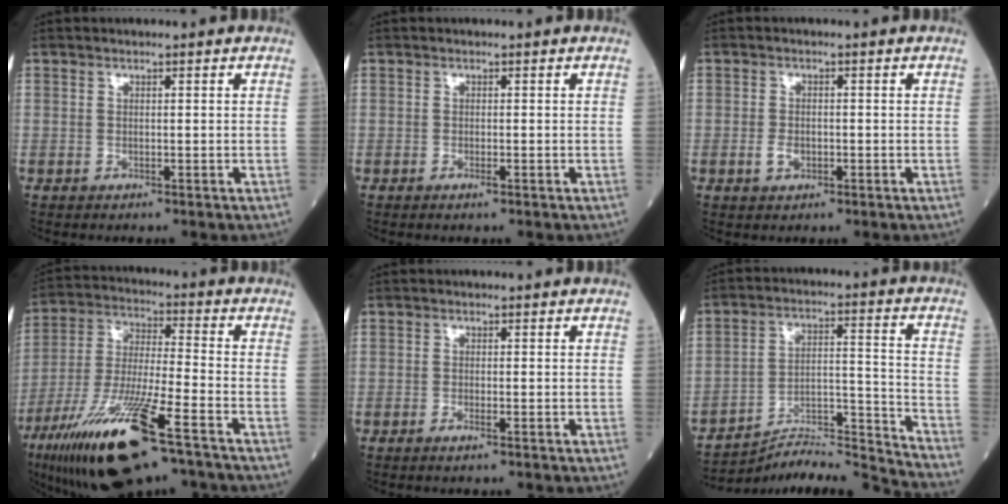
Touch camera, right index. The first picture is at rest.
{"total": 0.7, "force": [-0.4, -0.1, 0.6], "torque": [-0.014, -0.002, -0.007]}
{"total": 2.3, "force": [-0.7, 1.5, 1.6], "torque": [-0.030, 0.003, -0.010]}
{"total": 19.3, "force": [-11.6, 2.4, 15.3], "torque": [-0.310, -0.050, -0.208]}
{"total": 1.0, "force": [-0.6, -0.2, 0.8], "torque": [-0.018, -0.003, -0.011]}
{"total": 15.9, "force": [-15.6, -2.6, 1.7], "torque": [-0.016, 0.033, -0.249]}